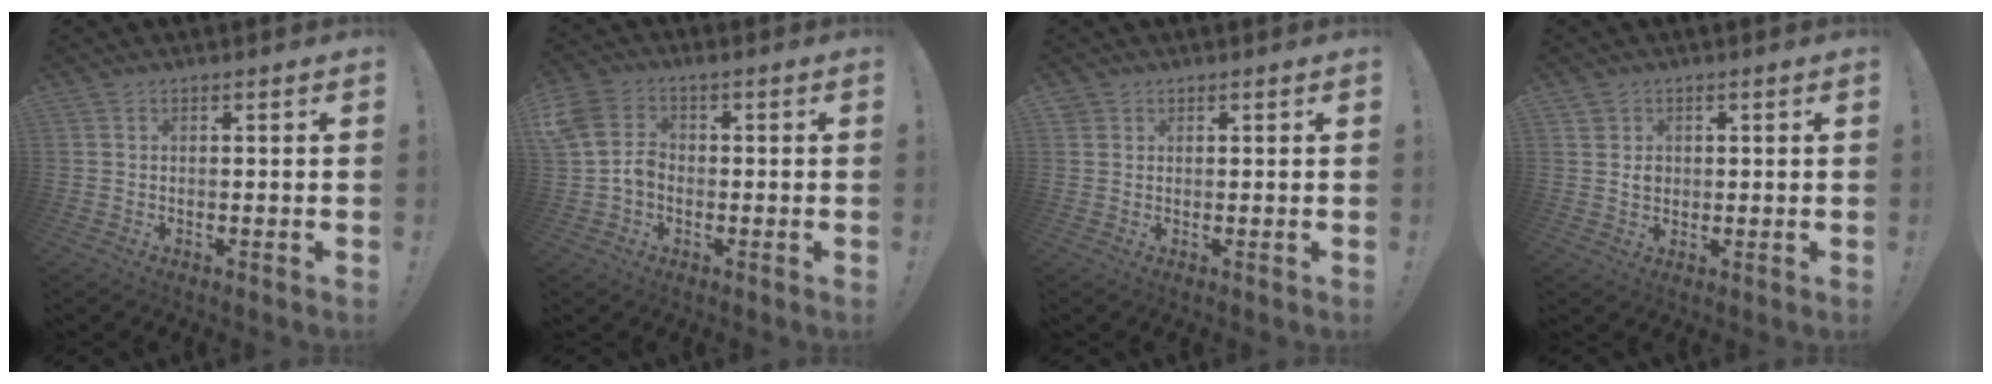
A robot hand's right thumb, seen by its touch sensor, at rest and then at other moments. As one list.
[{"total": 8.1, "force": [-0.8, 6.3, 5.1], "torque": [-0.109, 0.008, -0.014]}, {"total": 1.5, "force": [1.0, 1.1, 0.2], "torque": [0.001, -0.006, 0.018]}, {"total": 2.9, "force": [0.9, 2.6, 0.9], "torque": [0.001, -0.009, 0.011]}]